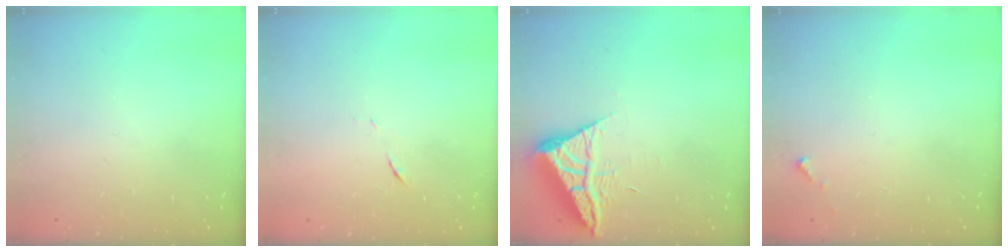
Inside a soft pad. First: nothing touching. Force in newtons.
{"total": 6.7, "press": 6.6, "slide": 0.6}
{"total": 7.3, "press": 7.3, "slide": 0.5}
{"total": 2.8, "press": 2.8, "slide": 0.1}